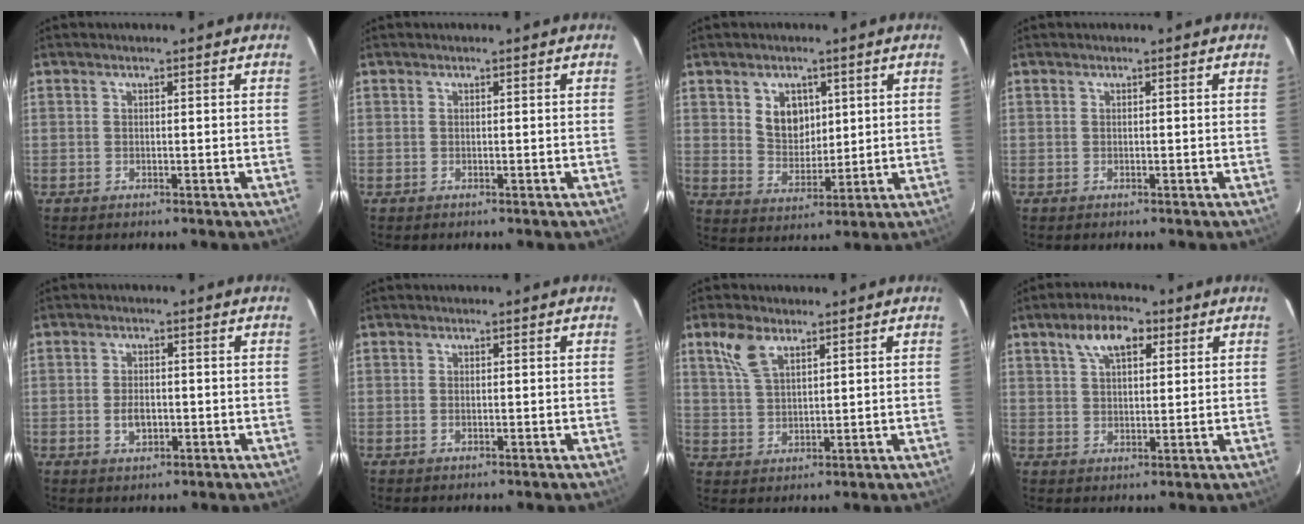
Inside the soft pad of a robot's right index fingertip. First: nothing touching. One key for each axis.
{"total": 0.0}
{"total": 7.1, "fx": 2.6, "fy": 5.3, "fz": 3.9, "tx": -0.063, "ty": 0.004, "tz": 0.059}
{"total": 0.0}
{"total": 3.6, "fx": -0.8, "fy": 2.3, "fz": 2.7, "tx": -0.050, "ty": -0.001, "tz": -0.012}
{"total": 0.7, "fx": 0.0, "fy": 0.5, "fz": 0.6, "tx": -0.011, "ty": 0.000, "tz": -0.001}
{"total": 6.6, "fx": 4.0, "fy": 3.2, "fz": 4.2, "tx": -0.090, "ty": 0.013, "tz": 0.082}
{"total": 7.6, "fx": 3.9, "fy": 3.7, "fz": 5.4, "tx": -0.099, "ty": 0.022, "tz": 0.067}